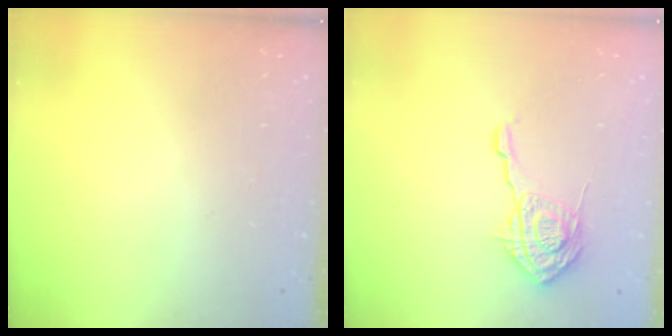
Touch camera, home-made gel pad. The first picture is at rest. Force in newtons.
{"total": 14.9, "press": 14.9, "slide": 0.5}